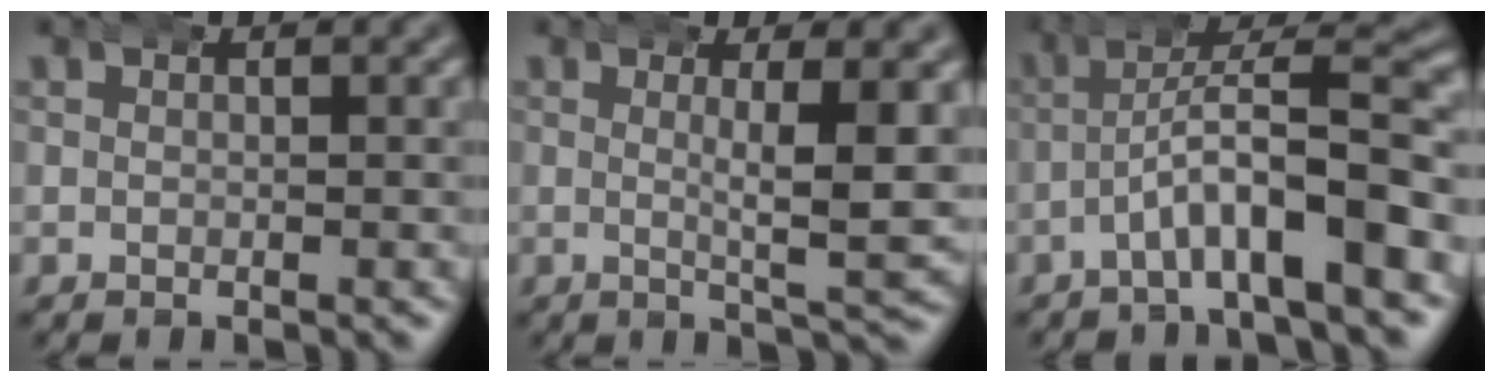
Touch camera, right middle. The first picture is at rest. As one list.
[{"total": 5.2, "force": [1.4, 0.3, 5.0], "torque": [-0.078, -0.001, 0.023]}, {"total": 7.0, "force": [-2.1, 2.2, 6.3], "torque": [-0.096, 0.003, -0.030]}]